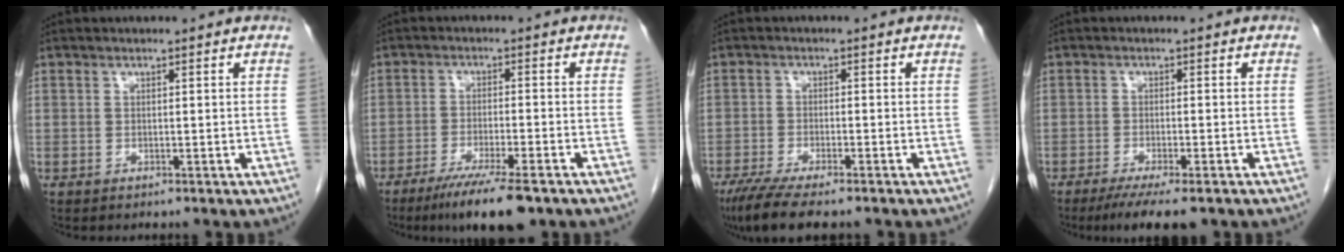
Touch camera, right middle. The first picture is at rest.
{"total": 9.7, "force": [-6.9, 0.9, 6.7], "torque": [-0.106, -0.022, -0.108]}
{"total": 8.7, "force": [-6.8, 1.5, 5.2], "torque": [-0.083, -0.018, -0.109]}
{"total": 7.6, "force": [-5.7, 1.1, 5.0], "torque": [-0.072, -0.016, -0.085]}